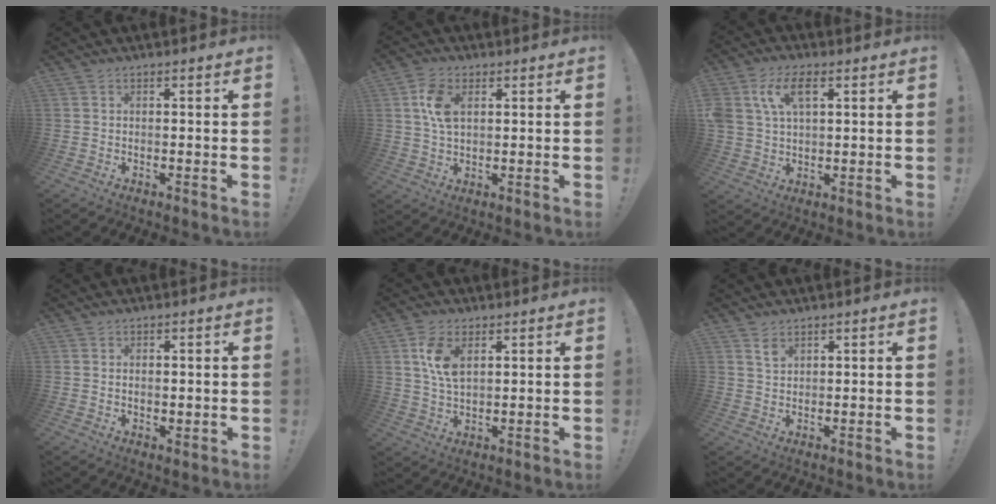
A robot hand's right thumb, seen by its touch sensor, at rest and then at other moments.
{"total": 7.7, "force": [2.2, 4.6, 5.8], "torque": [-0.115, 0.000, 0.038]}
{"total": 9.9, "force": [3.8, 5.9, 7.0], "torque": [-0.151, 0.009, 0.072]}
{"total": 1.6, "force": [0.7, 1.1, 0.9], "torque": [-0.007, -0.002, 0.009]}
{"total": 8.2, "force": [3.0, 4.5, 6.2], "torque": [-0.125, -0.004, 0.053]}
{"total": 2.9, "force": [2.0, 1.5, 1.3], "torque": [-0.010, -0.015, 0.034]}